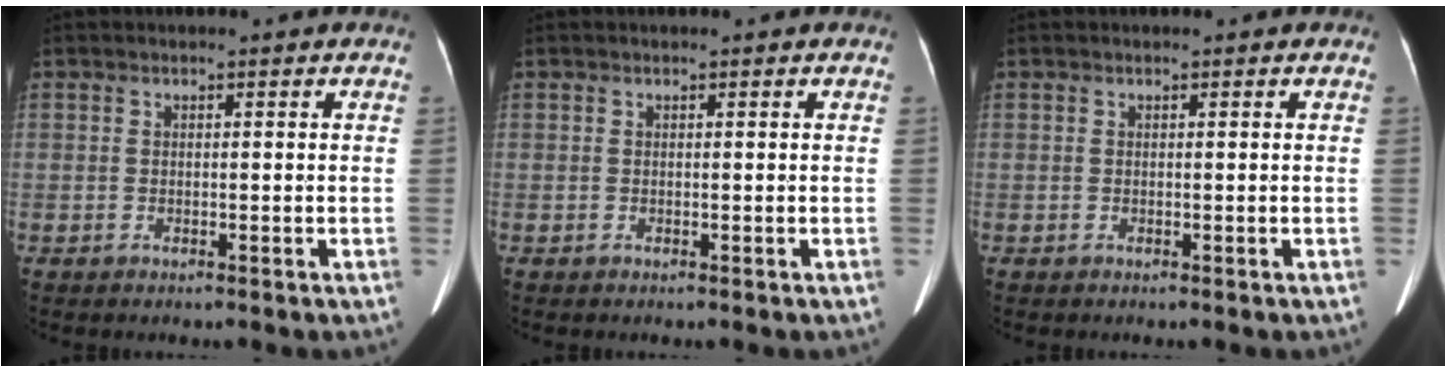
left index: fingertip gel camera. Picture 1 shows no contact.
{"total": 0.0}
{"total": 0.0}